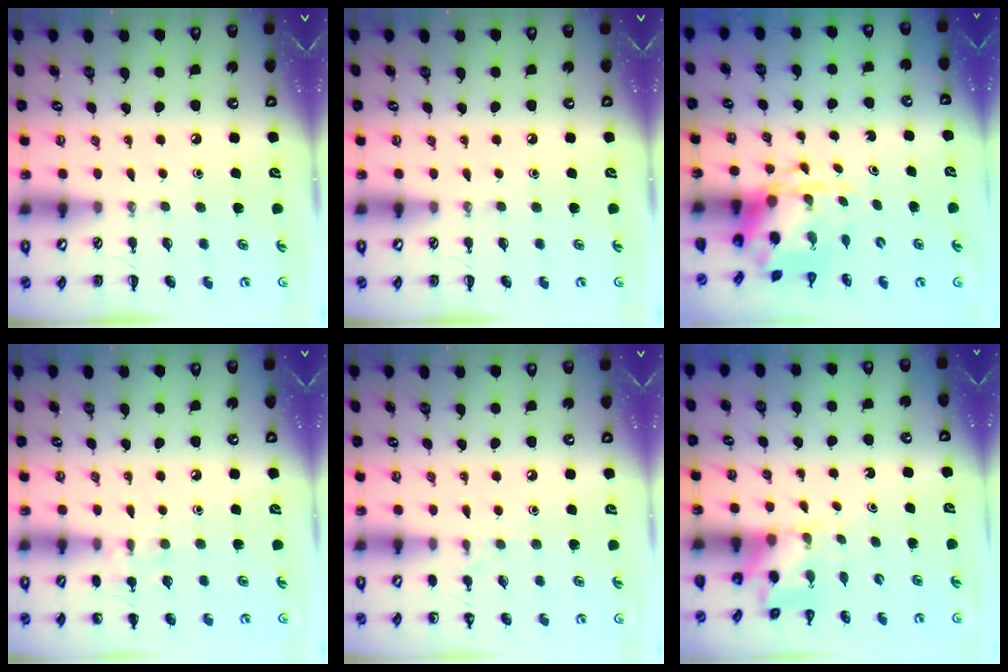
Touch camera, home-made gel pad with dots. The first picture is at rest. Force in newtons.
{"total": 0.0}
{"total": 3.7, "press": 3.6, "slide": 1.0}
{"total": 7.1, "press": 6.7, "slide": 2.2}
{"total": 4.8, "press": 4.5, "slide": 1.5}
{"total": 2.5, "press": 2.5, "slide": 0.5}